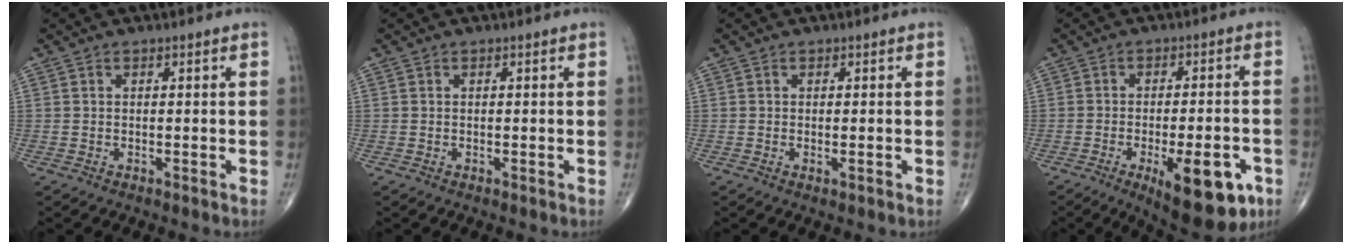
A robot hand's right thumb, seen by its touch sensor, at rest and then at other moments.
{"total": 0.0}
{"total": 1.0, "force": [-0.2, 0.2, 0.9], "torque": [-0.012, -0.002, -0.003]}
{"total": 15.2, "force": [-6.6, 5.5, 12.6], "torque": [-0.136, 0.017, -0.079]}